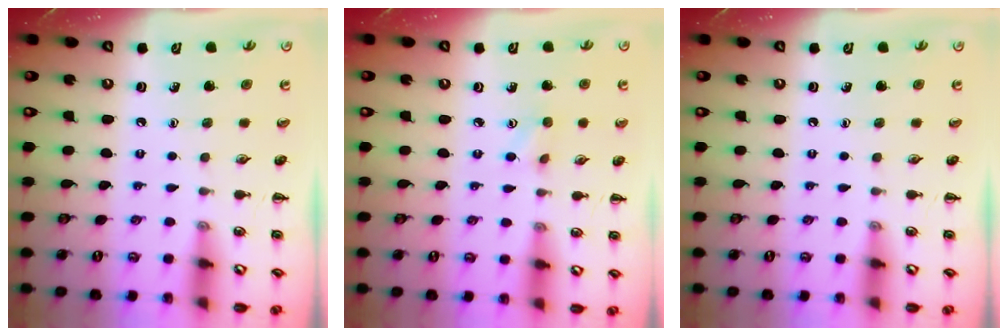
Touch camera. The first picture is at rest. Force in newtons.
{"total": 3.2, "press": 3.0, "slide": 1.0}
{"total": 0.0}